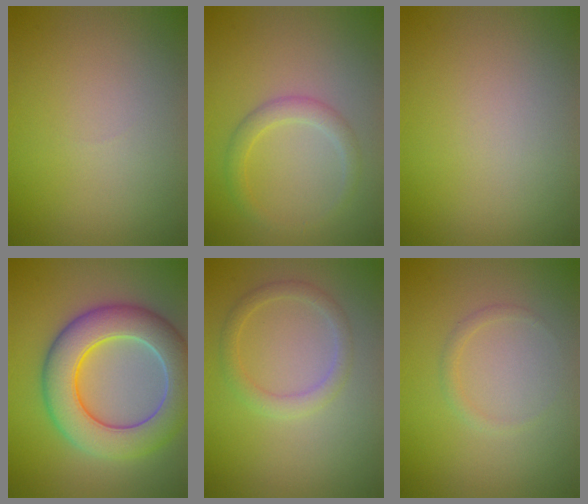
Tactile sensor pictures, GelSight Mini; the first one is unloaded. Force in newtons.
{"total": 2.1, "press": 2.1, "slide": 0.0}
{"total": 0.0}
{"total": 9.1, "press": 9.0, "slide": 0.7}
{"total": 2.0, "press": 2.0, "slide": 0.1}
{"total": 0.9, "press": 0.9, "slide": 0.0}